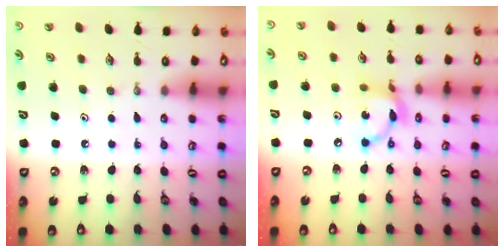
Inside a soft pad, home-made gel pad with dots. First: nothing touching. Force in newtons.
{"total": 9.9, "press": 9.9, "slide": 0.6}